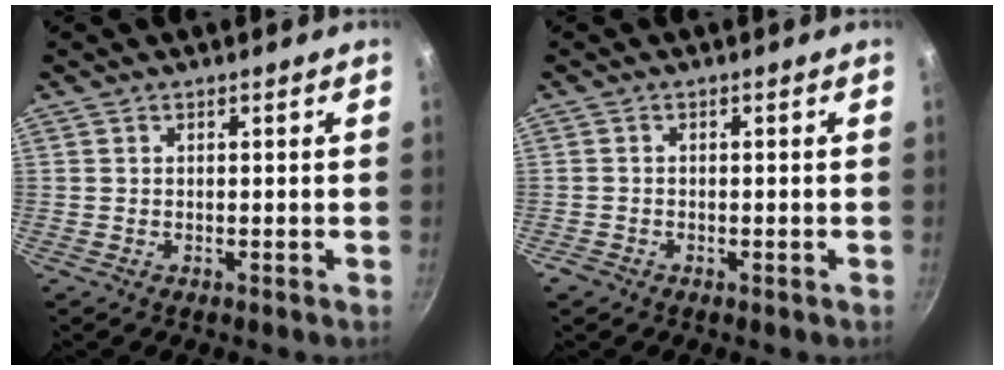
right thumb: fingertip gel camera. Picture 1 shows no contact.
{"total": 1.4, "force": [-0.9, 0.9, 0.5], "torque": [-0.014, 0.004, -0.017]}